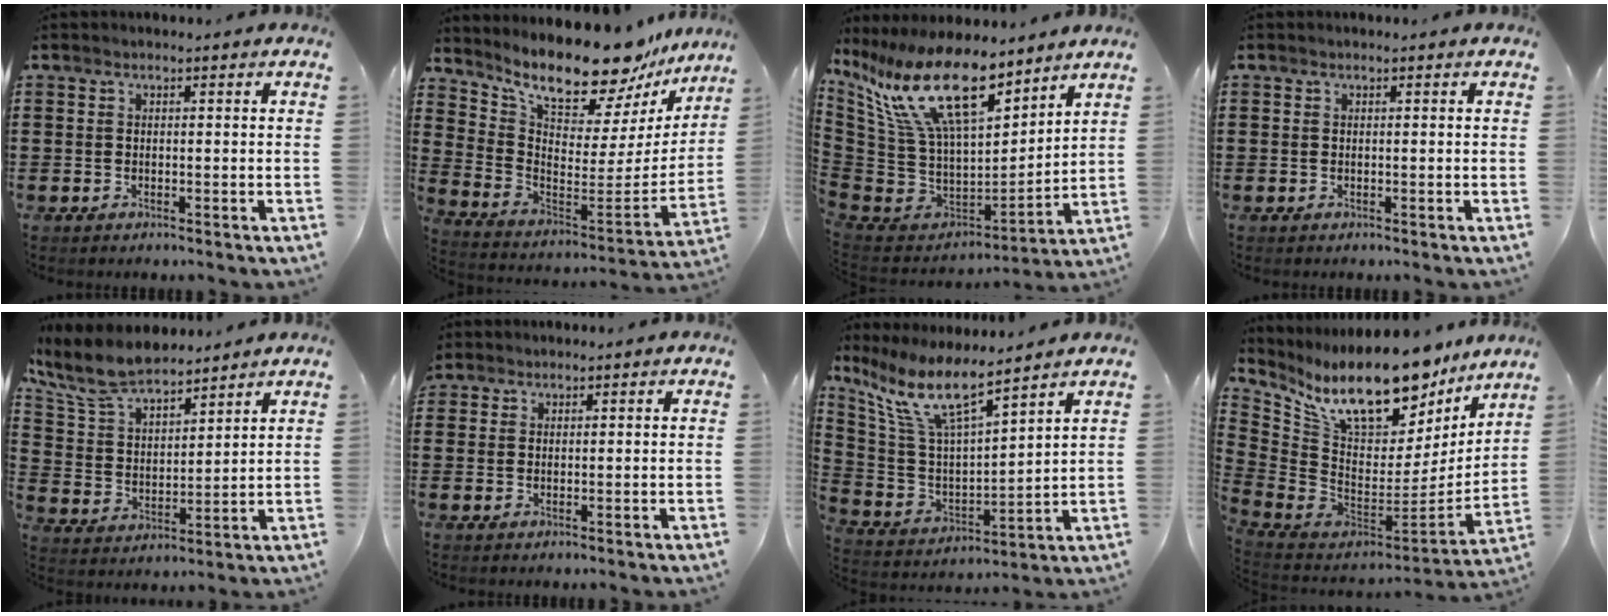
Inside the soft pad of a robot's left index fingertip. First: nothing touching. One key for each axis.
{"total": 12.8, "fx": 11.5, "fy": 2.4, "fz": 5.1, "tx": -0.109, "ty": -0.098, "tz": 0.193}
{"total": 17.8, "fx": 10.3, "fy": 6.4, "fz": 13.1, "tx": -0.306, "ty": -0.062, "tz": 0.180}
{"total": 0.0}
{"total": 9.1, "fx": 8.0, "fy": 2.5, "fz": 3.5, "tx": -0.104, "ty": -0.035, "tz": 0.147}
{"total": 1.5, "fx": 1.4, "fy": 0.5, "fz": 0.0, "tx": -0.003, "ty": 0.002, "tz": 0.028}
{"total": 9.9, "fx": 7.2, "fy": 1.9, "fz": 6.6, "tx": -0.162, "ty": -0.046, "tz": 0.120}
{"total": 16.1, "fx": 12.1, "fy": 6.0, "fz": 8.8, "tx": -0.175, "ty": -0.096, "tz": 0.210}